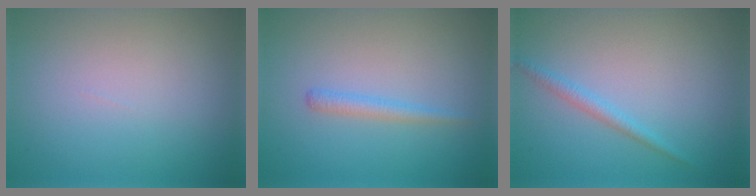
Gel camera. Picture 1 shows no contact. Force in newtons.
{"total": 1.3, "press": 1.3, "slide": 0.1}
{"total": 1.3, "press": 1.3, "slide": 0.1}